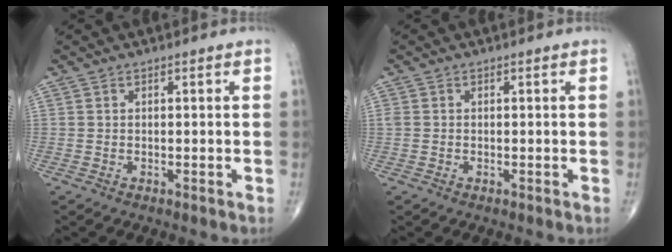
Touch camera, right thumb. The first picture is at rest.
{"total": 0.8, "force": [0.0, 0.7, 0.4], "torque": [-0.014, 0.003, 0.002]}